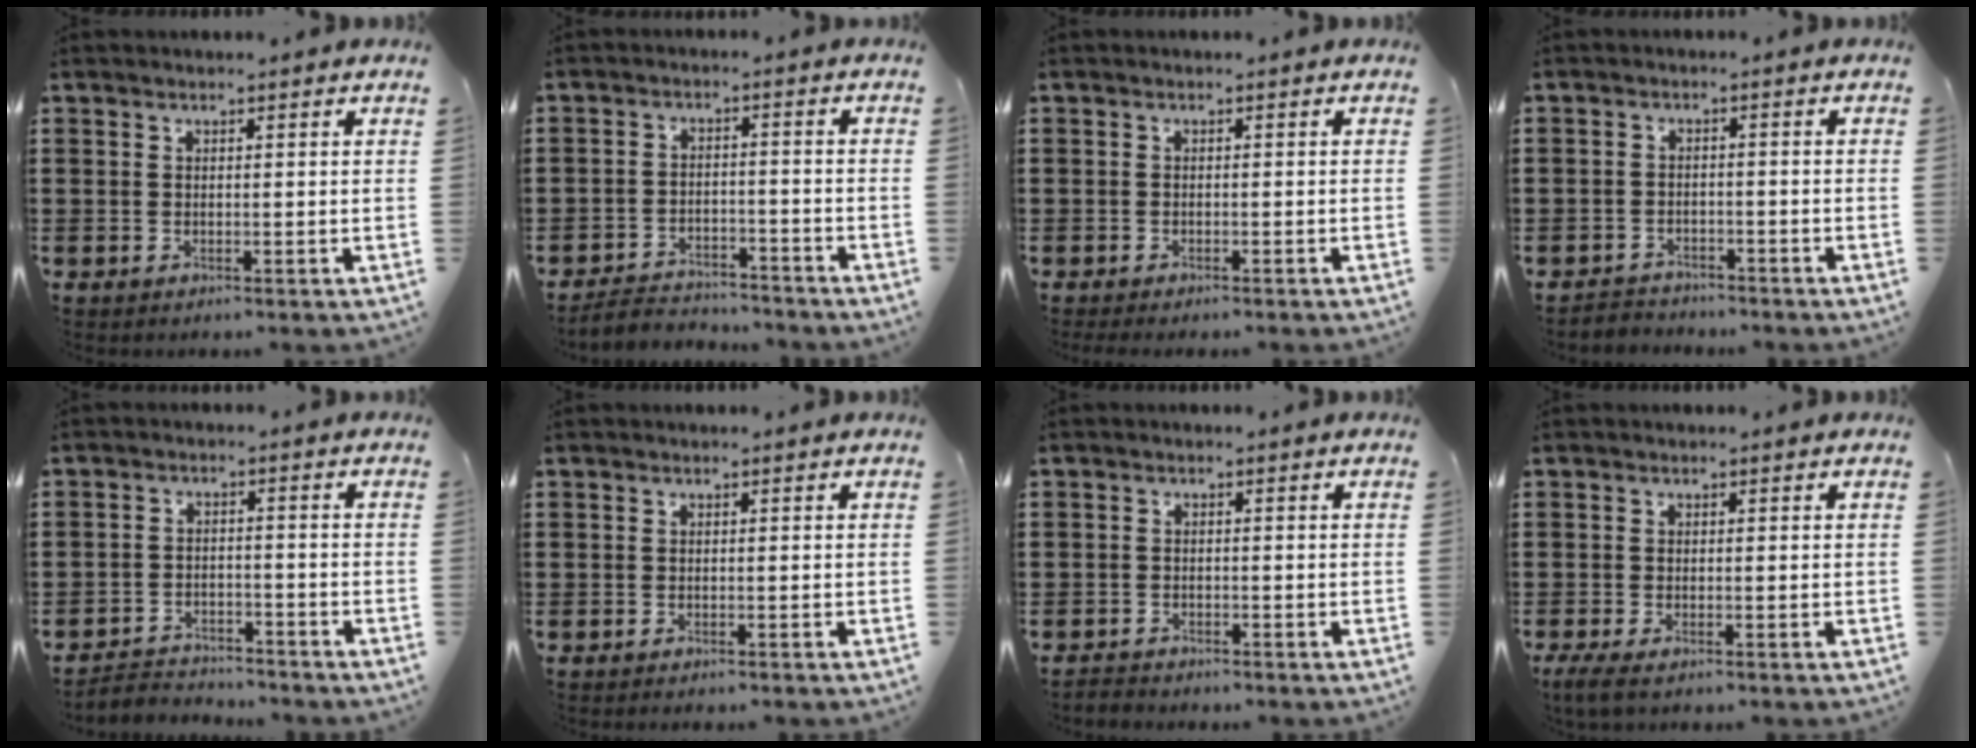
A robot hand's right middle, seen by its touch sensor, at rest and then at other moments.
{"total": 3.8, "force": [-3.7, 0.8, -0.2], "torque": [-0.005, 0.001, -0.079]}
{"total": 0.9, "force": [-0.9, 0.3, 0.0], "torque": [-0.001, 0.000, -0.018]}
{"total": 2.6, "force": [-2.5, 0.7, -0.4], "torque": [0.000, -0.002, -0.056]}
{"total": 3.3, "force": [-3.2, 0.8, -0.3], "torque": [-0.005, 0.000, -0.069]}
{"total": 0.5, "force": [-0.4, 0.3, -0.1], "torque": [0.001, 0.001, -0.010]}
{"total": 1.6, "force": [-1.5, 0.5, -0.3], "torque": [0.000, 0.000, -0.034]}
{"total": 1.5, "force": [-1.1, 0.3, 1.0], "torque": [-0.034, -0.007, -0.023]}